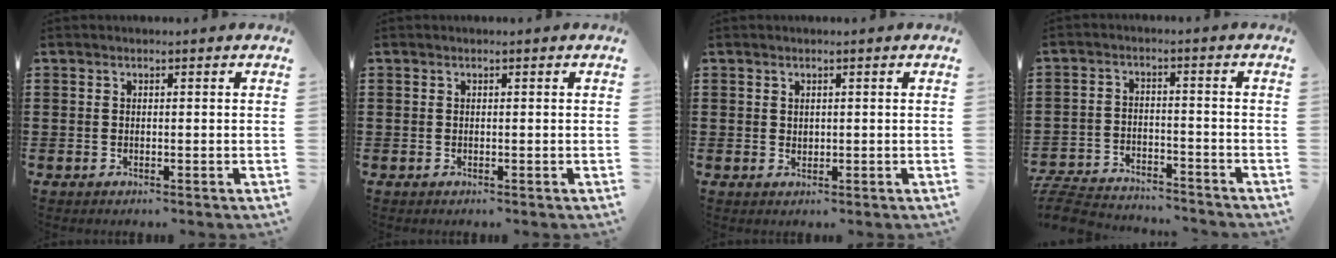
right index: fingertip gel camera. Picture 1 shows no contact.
{"total": 0.0}
{"total": 0.9, "force": [0.7, 0.5, 0.2], "torque": [-0.006, 0.002, 0.014]}
{"total": 5.9, "force": [-5.7, 0.8, 1.0], "torque": [-0.033, 0.004, -0.118]}